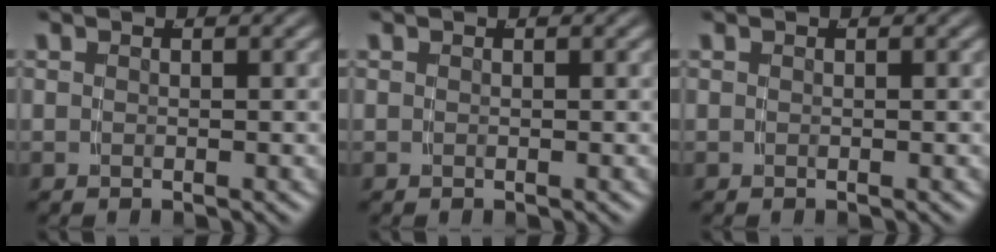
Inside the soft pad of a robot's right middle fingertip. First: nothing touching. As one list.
[{"total": 0.0}, {"total": 0.0}]